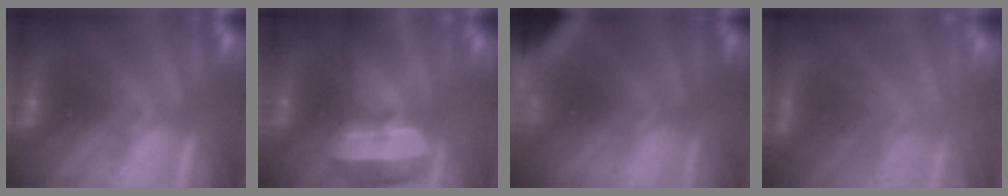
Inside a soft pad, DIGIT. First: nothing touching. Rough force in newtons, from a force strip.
{"total": 7.1}
{"total": 6.9}
{"total": 10.7}